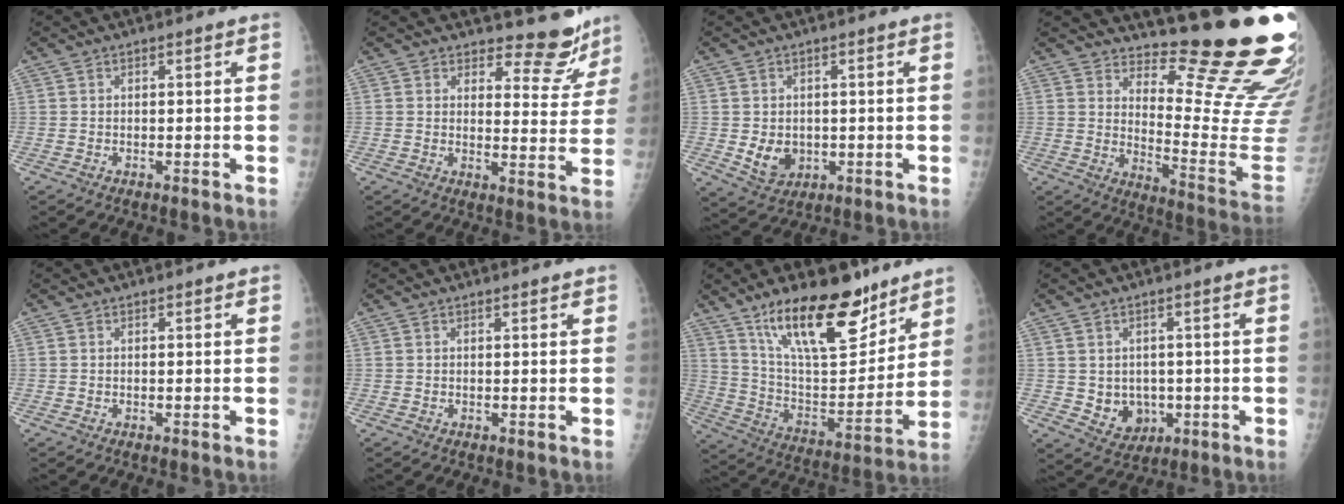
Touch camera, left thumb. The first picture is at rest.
{"total": 8.1, "force": [7.6, 2.8, 0.5], "torque": [0.024, -0.077, 0.085]}
{"total": 5.4, "force": [-0.3, 4.4, 3.1], "torque": [-0.033, -0.006, 0.010]}
{"total": 20.9, "force": [16.1, 3.9, 12.7], "torque": [-0.139, -0.186, 0.219]}
{"total": 0.0}
{"total": 0.9, "force": [0.8, 0.1, 0.4], "torque": [-0.003, 0.000, 0.011]}
{"total": 22.2, "force": [15.0, 8.4, 14.1], "torque": [-0.188, -0.077, 0.260]}
{"total": 6.0, "force": [-0.4, 5.1, 3.1], "torque": [-0.022, -0.004, 0.012]}